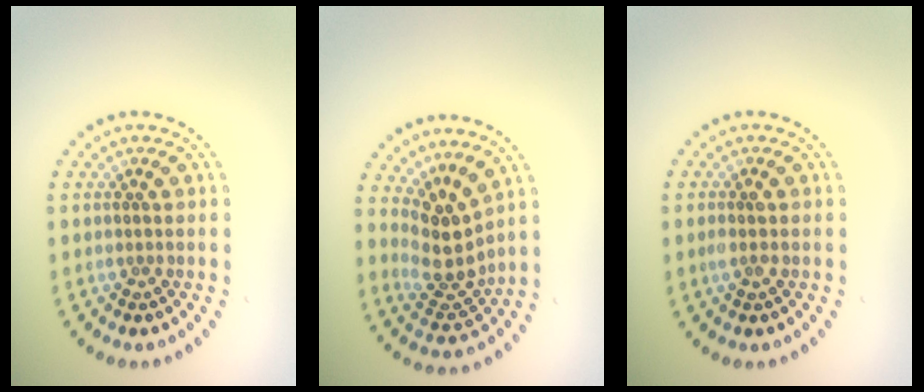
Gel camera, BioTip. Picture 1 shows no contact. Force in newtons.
{"total": 3.6, "press": 2.9, "slide": 2.1}
{"total": 1.1, "press": 1.0, "slide": 0.3}